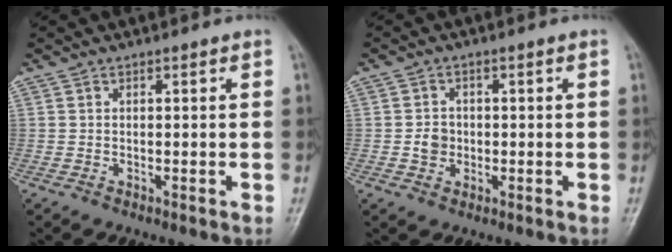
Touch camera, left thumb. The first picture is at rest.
{"total": 3.1, "force": [-0.4, 2.8, 1.4], "torque": [-0.009, 0.005, -0.009]}